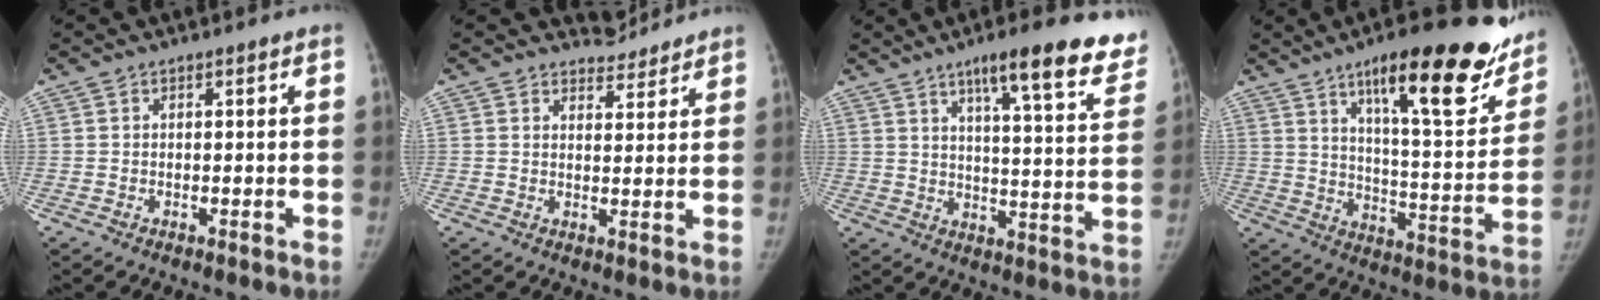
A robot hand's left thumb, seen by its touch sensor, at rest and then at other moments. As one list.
[{"total": 3.7, "force": [3.4, 1.3, -0.6], "torque": [0.027, -0.032, 0.047]}, {"total": 18.2, "force": [12.3, 3.7, 12.9], "torque": [-0.140, -0.050, 0.162]}, {"total": 24.6, "force": [16.0, 6.3, 17.6], "torque": [-0.208, -0.071, 0.235]}]